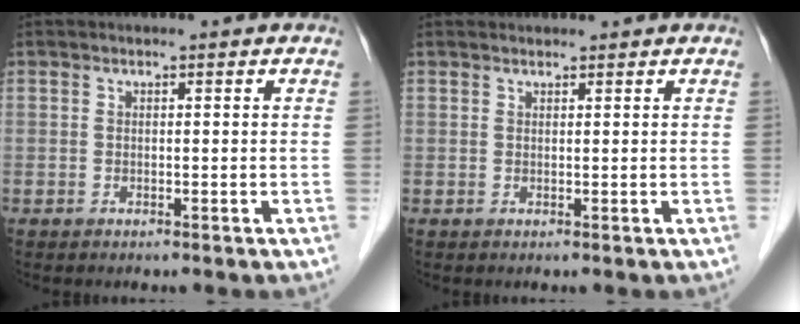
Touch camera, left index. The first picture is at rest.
{"total": 1.2, "force": [1.2, 0.3, 0.0], "torque": [-0.007, 0.015, 0.022]}